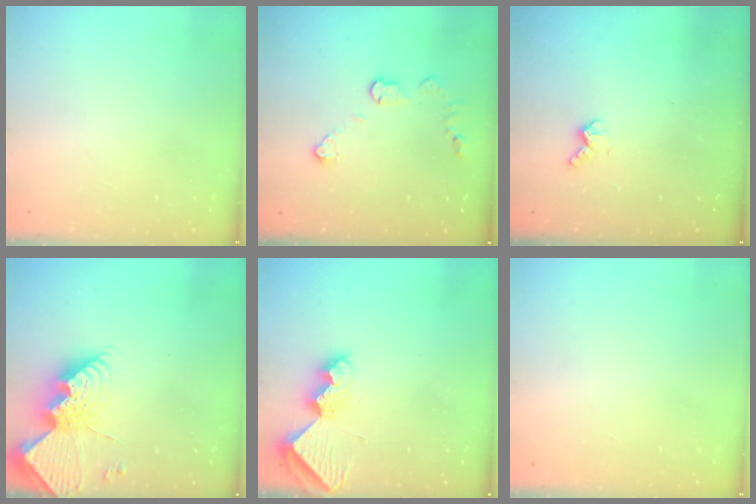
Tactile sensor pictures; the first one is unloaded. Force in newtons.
{"total": 5.8, "press": 5.8, "slide": 0.1}
{"total": 2.6, "press": 2.6, "slide": 0.6}
{"total": 15.8, "press": 15.7, "slide": 1.0}
{"total": 9.1, "press": 9.1, "slide": 0.3}
{"total": 0.0}